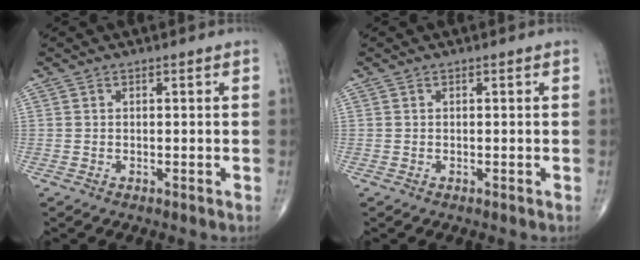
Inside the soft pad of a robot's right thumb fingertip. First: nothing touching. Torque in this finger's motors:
{"motor_torque": [-0.02, 0.02, -0.08, -0.06, 0.00]}